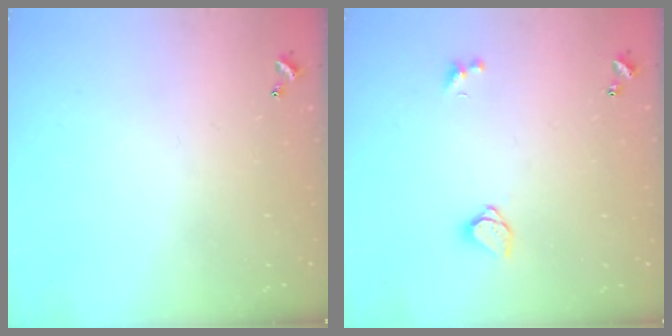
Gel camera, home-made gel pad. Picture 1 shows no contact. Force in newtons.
{"total": 1.5, "press": 1.5, "slide": 0.3}